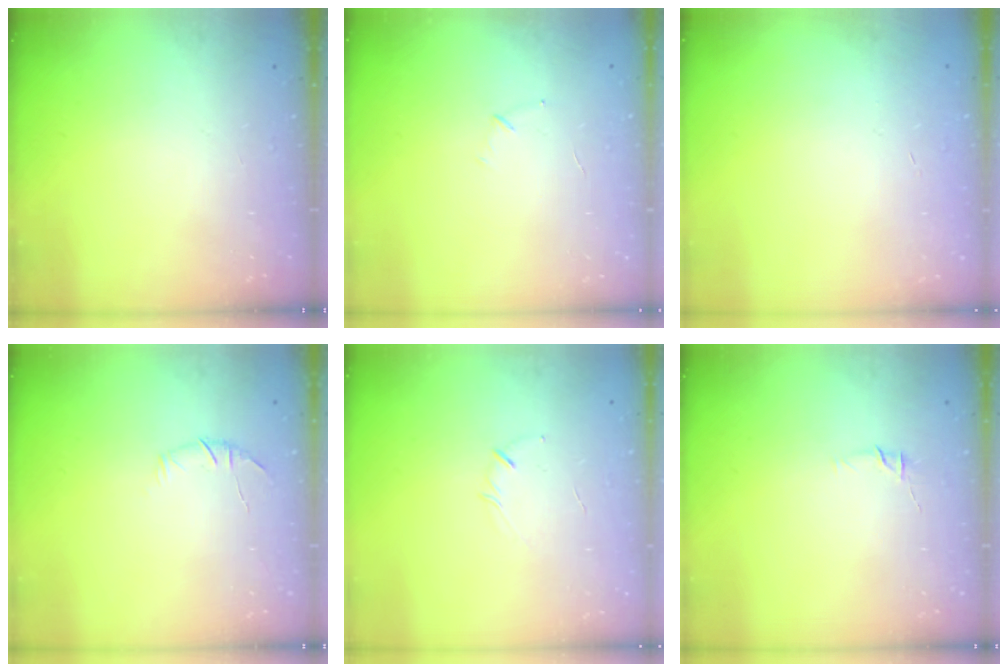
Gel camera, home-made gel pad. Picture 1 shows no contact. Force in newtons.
{"total": 3.8, "press": 3.7, "slide": 1.0}
{"total": 0.6, "press": 0.5, "slide": 0.2}
{"total": 6.0, "press": 5.8, "slide": 1.5}
{"total": 3.1, "press": 3.0, "slide": 0.7}
{"total": 4.5, "press": 4.4, "slide": 1.0}